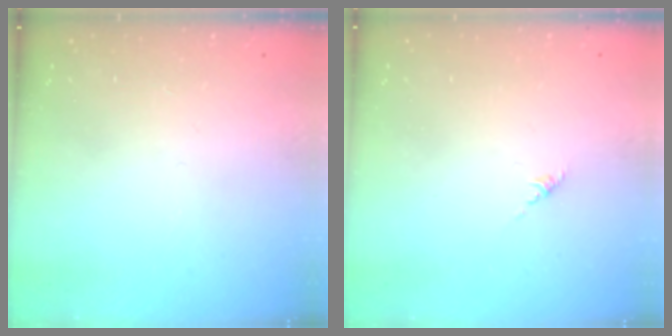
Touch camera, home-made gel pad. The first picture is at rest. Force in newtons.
{"total": 0.0}